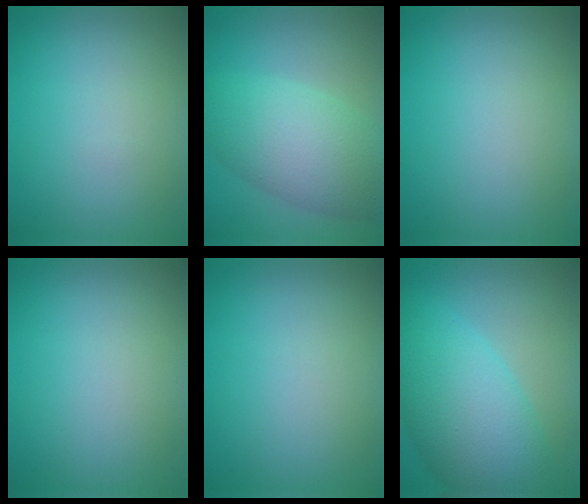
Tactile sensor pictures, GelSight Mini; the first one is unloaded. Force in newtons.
{"total": 7.3, "press": 7.3, "slide": 0.3}
{"total": 0.0}
{"total": 0.0}
{"total": 0.0}
{"total": 9.1, "press": 9.1, "slide": 0.3}